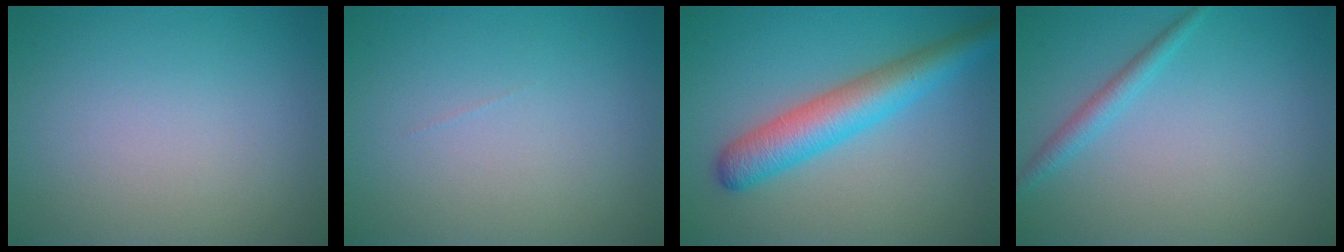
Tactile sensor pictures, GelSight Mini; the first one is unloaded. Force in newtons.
{"total": 0.0}
{"total": 5.6, "press": 5.6, "slide": 0.2}
{"total": 1.6, "press": 1.6, "slide": 0.1}